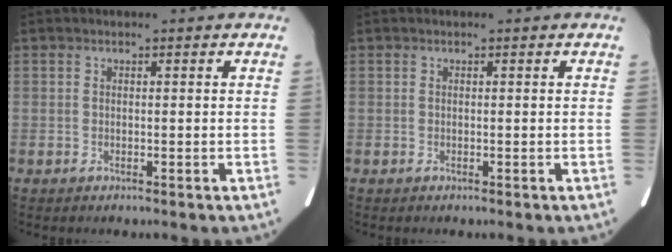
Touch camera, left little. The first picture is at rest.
{"total": 0.0}